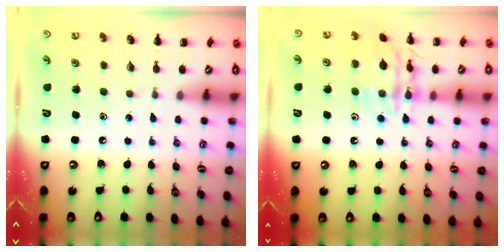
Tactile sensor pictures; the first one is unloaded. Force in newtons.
{"total": 13.5, "press": 13.5, "slide": 0.9}